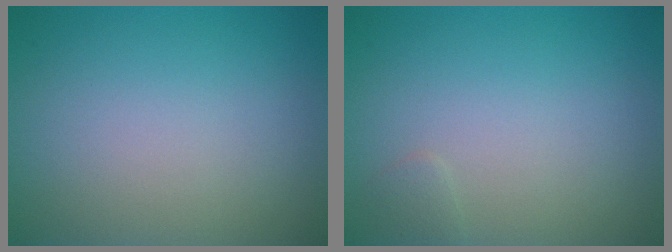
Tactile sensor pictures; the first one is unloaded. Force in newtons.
{"total": 0.6, "press": 0.6, "slide": 0.1}